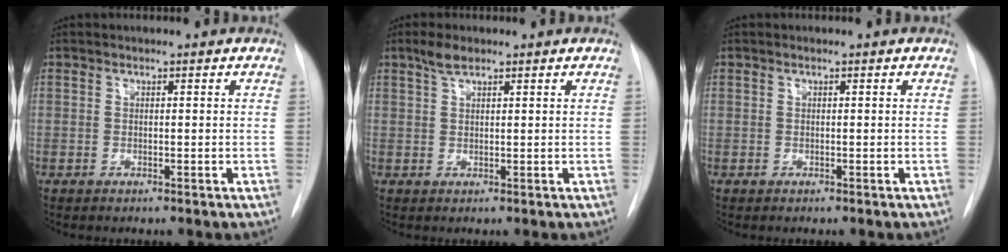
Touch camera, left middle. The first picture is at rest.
{"total": 2.4, "force": [1.7, 0.8, 1.4], "torque": [-0.031, 0.006, 0.034]}
{"total": 0.0}